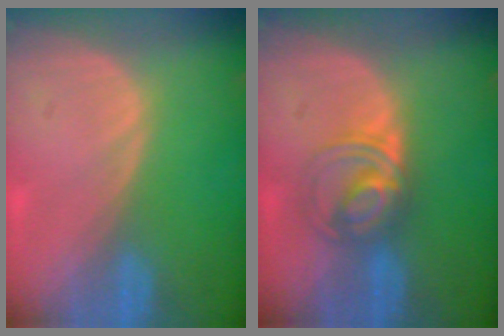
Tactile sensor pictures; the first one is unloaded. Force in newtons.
{"total": 5.6, "press": 5.5, "slide": 0.6}